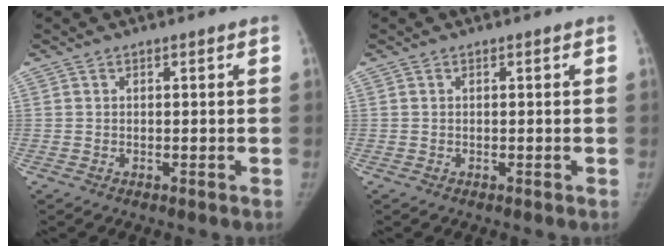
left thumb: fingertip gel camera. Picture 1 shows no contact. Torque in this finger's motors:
{"motor_torque": [0.07, 0.02, 0.07, -0.12, 0.02]}